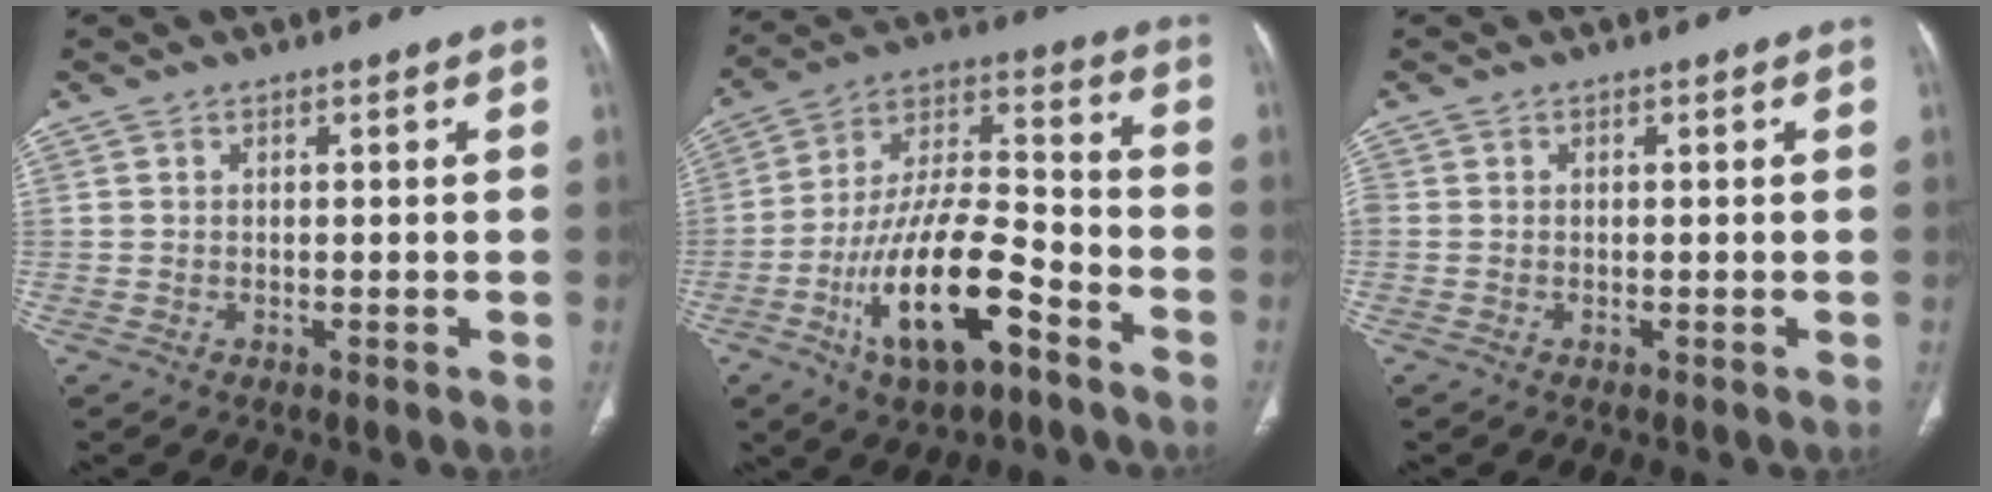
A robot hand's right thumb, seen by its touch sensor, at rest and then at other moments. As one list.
[{"total": 19.1, "force": [-9.1, 7.4, 15.1], "torque": [-0.270, 0.064, -0.157]}, {"total": 0.6, "force": [-0.2, 0.3, 0.5], "torque": [-0.020, -0.002, -0.007]}]